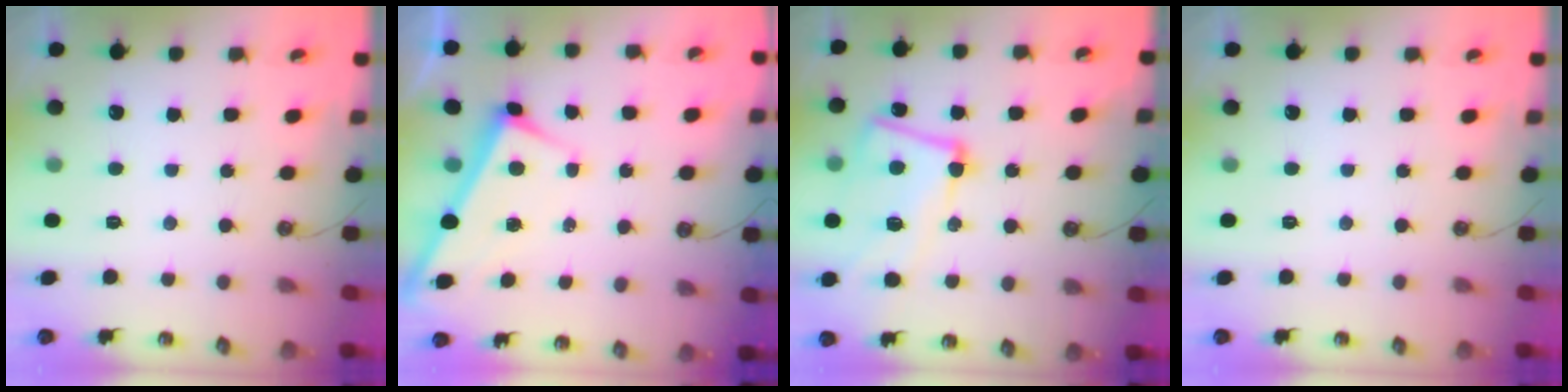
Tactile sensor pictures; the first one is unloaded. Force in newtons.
{"total": 3.1, "press": 3.1, "slide": 0.0}
{"total": 9.9, "press": 9.7, "slide": 2.0}
{"total": 0.0}